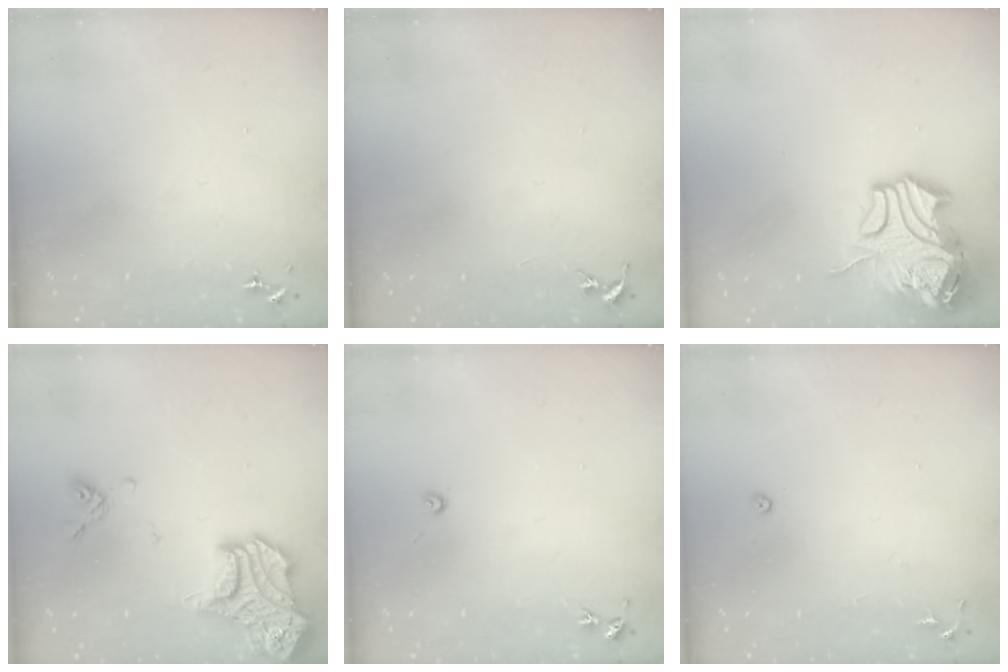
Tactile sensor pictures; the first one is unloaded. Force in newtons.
{"total": 0.0}
{"total": 13.9, "press": 13.8, "slide": 2.1}
{"total": 17.9, "press": 17.9, "slide": 0.7}
{"total": 3.0, "press": 3.0, "slide": 0.3}
{"total": 5.5, "press": 5.5, "slide": 0.5}